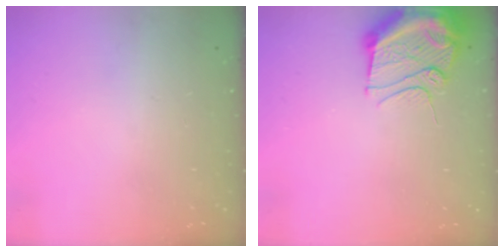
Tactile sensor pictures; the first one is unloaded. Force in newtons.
{"total": 14.7, "press": 12.8, "slide": 7.3}